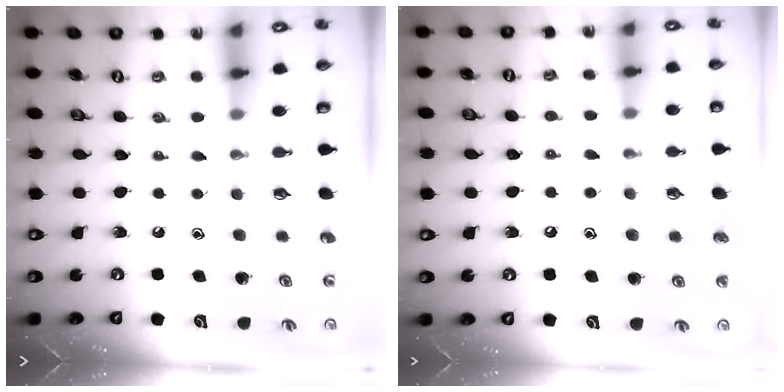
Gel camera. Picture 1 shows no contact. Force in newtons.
{"total": 7.3, "press": 7.3, "slide": 0.4}